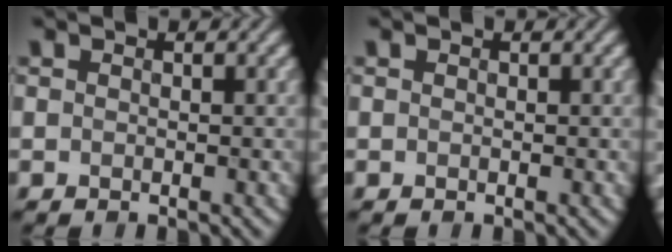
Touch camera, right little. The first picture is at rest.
{"total": 0.0}